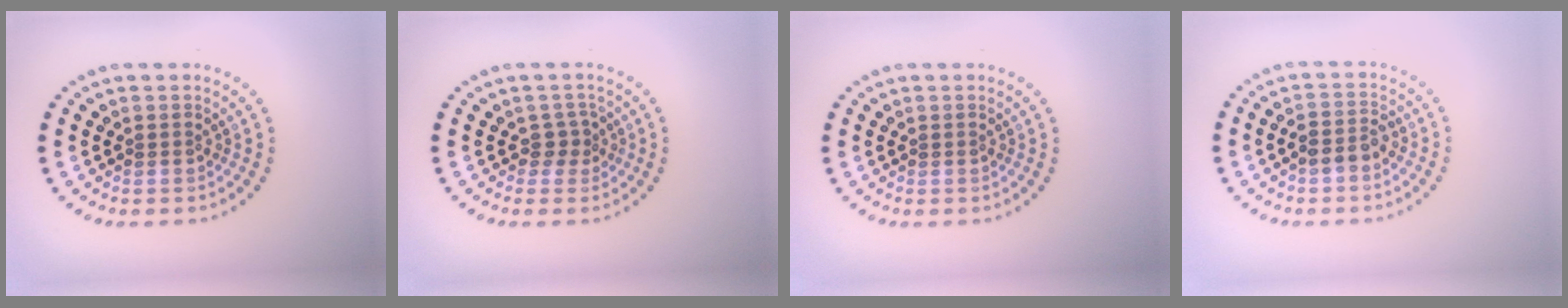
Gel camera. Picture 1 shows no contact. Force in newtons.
{"total": 1.7, "press": 1.1, "slide": 1.3}
{"total": 0.0}
{"total": 1.9, "press": 1.8, "slide": 0.7}